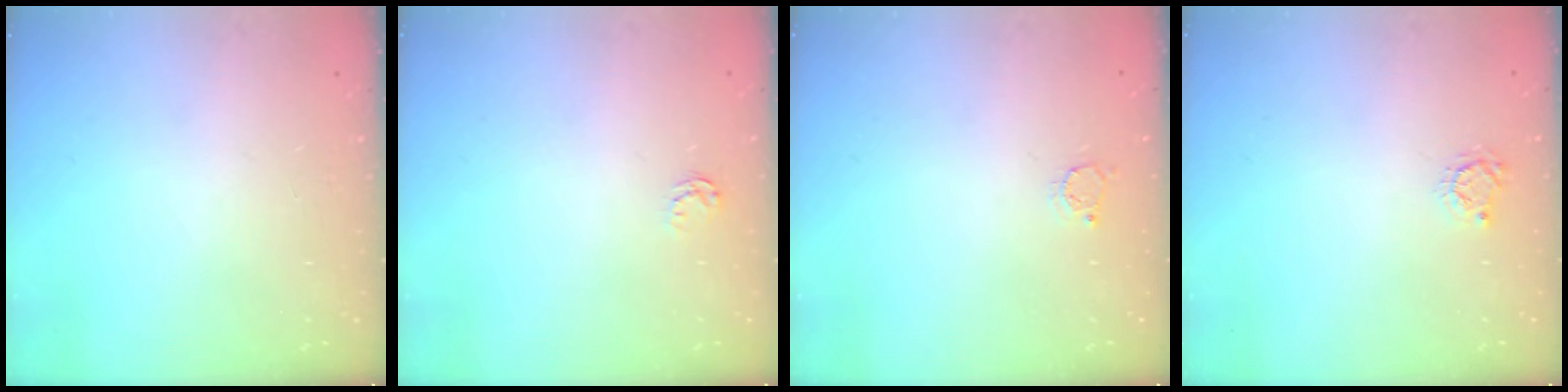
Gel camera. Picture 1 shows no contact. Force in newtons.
{"total": 2.5, "press": 2.5, "slide": 0.4}
{"total": 2.8, "press": 2.8, "slide": 0.3}
{"total": 3.3, "press": 3.2, "slide": 0.4}